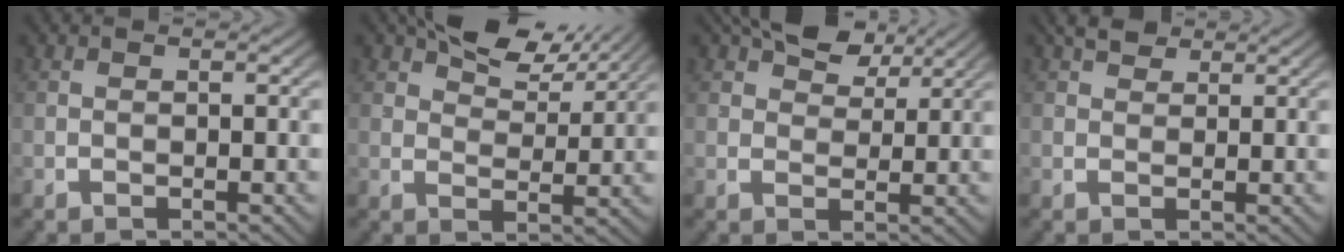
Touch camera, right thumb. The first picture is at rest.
{"total": 6.1, "force": [4.9, 2.2, 2.8], "torque": [-0.039, 0.011, 0.079]}
{"total": 6.0, "force": [4.5, 2.8, 2.9], "torque": [-0.041, 0.011, 0.071]}
{"total": 3.2, "force": [2.6, 1.3, 1.3], "torque": [-0.012, 0.007, 0.043]}